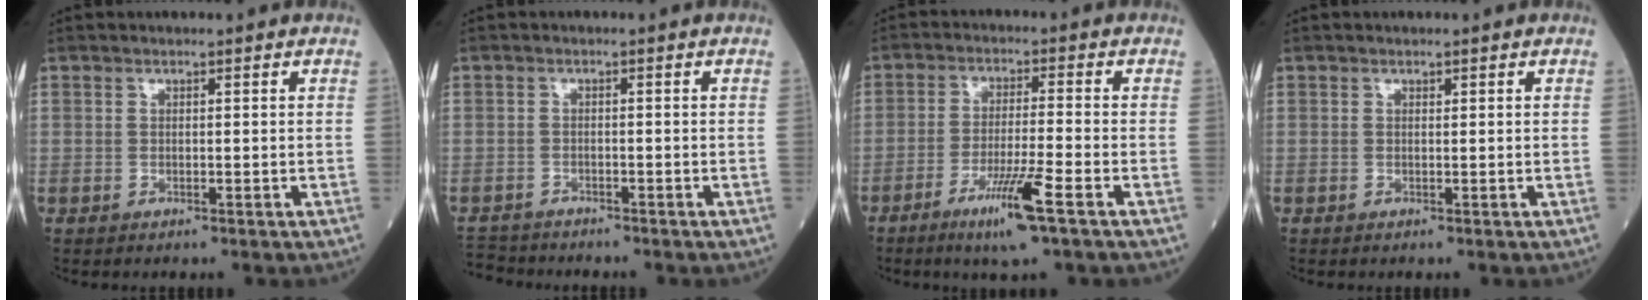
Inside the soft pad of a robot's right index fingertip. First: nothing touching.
{"total": 4.3, "force": [-4.1, 1.1, -0.4], "torque": [0.007, -0.012, -0.078]}
{"total": 8.0, "force": [-4.4, -0.5, 6.7], "torque": [-0.124, -0.017, -0.080]}
{"total": 0.0}